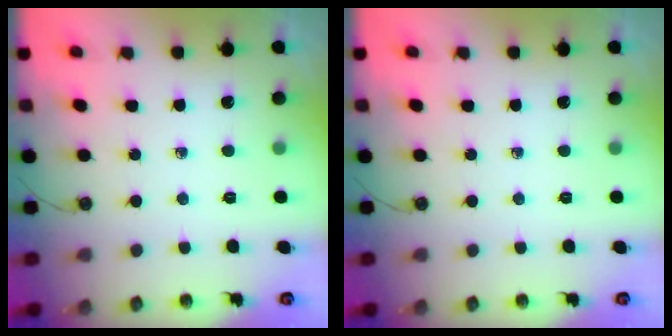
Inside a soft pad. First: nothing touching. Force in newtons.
{"total": 0.0}